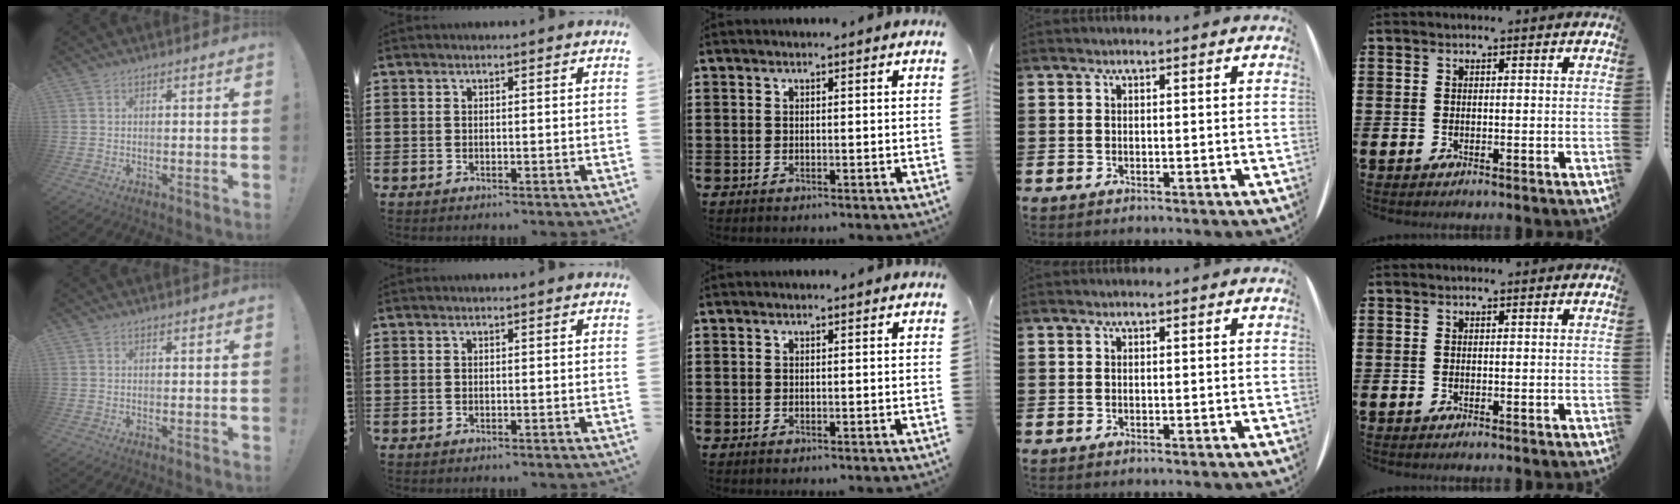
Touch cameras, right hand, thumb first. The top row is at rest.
{}